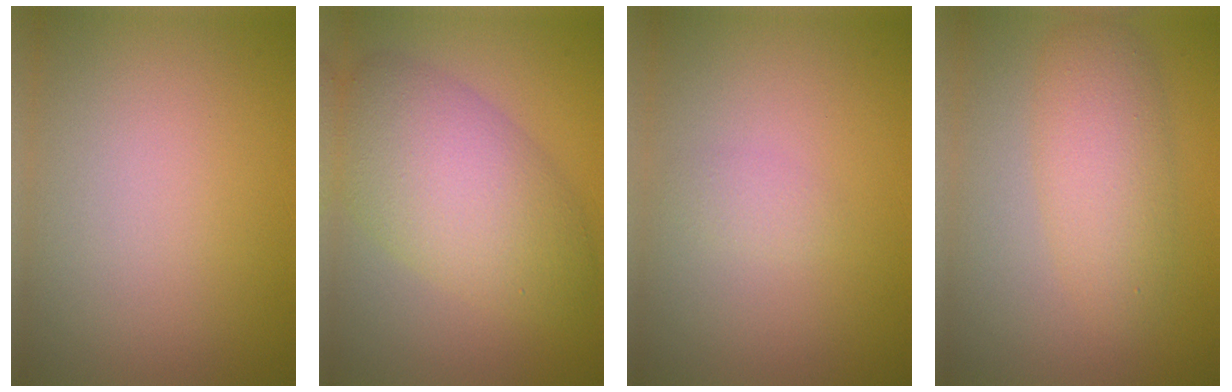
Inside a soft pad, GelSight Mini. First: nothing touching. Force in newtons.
{"total": 7.4, "press": 7.4, "slide": 0.3}
{"total": 0.8, "press": 0.8, "slide": 0.0}
{"total": 4.0, "press": 4.0, "slide": 0.1}